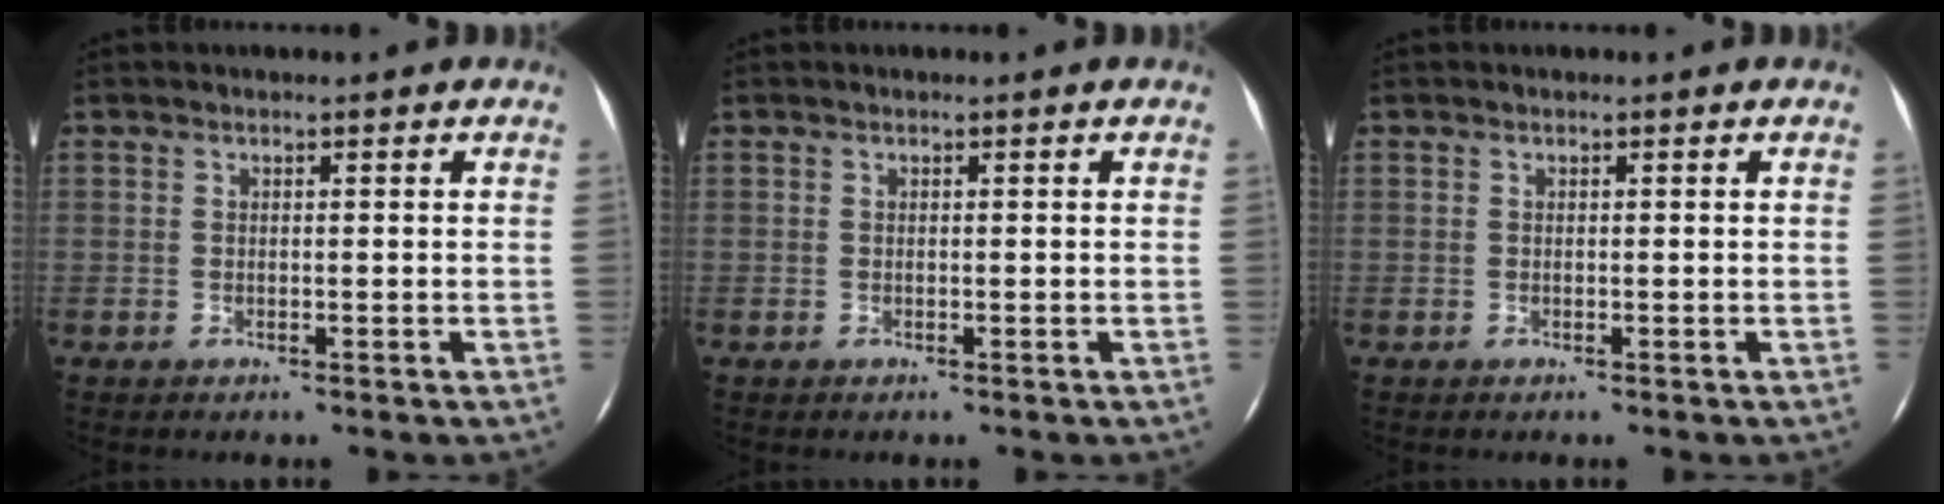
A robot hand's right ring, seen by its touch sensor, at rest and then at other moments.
{"total": 0.0}
{"total": 0.0}